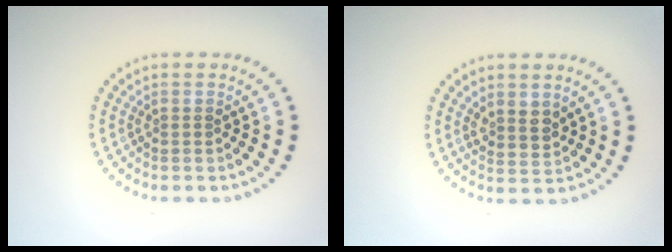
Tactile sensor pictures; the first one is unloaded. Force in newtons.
{"total": 1.9, "press": 1.6, "slide": 1.0}